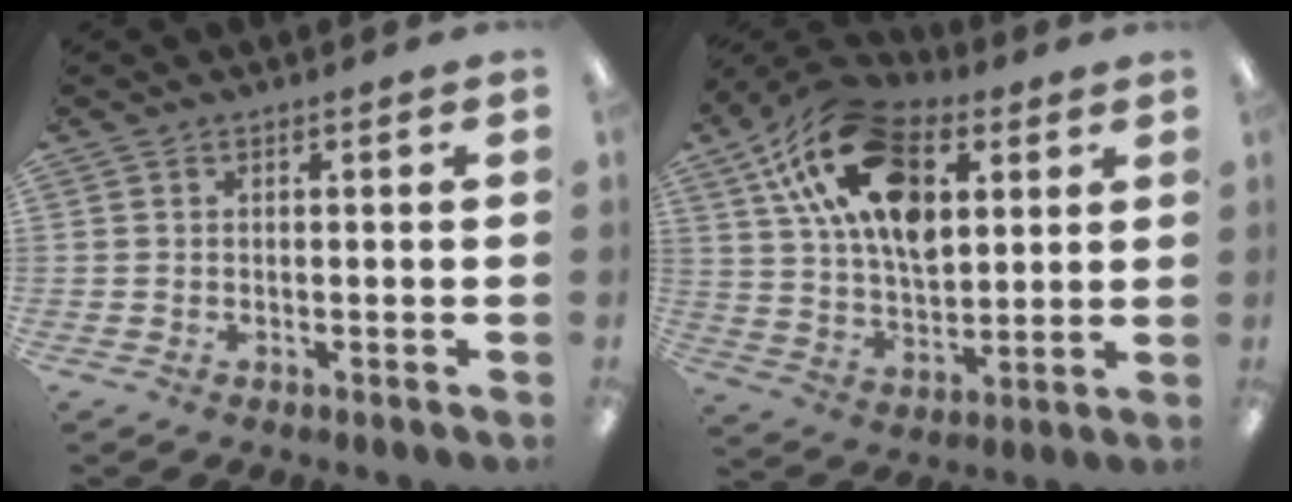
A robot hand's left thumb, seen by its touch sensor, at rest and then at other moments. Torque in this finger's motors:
{"motor_torque": [1.89, 2.81, 1.41, -1.36, 0.27]}